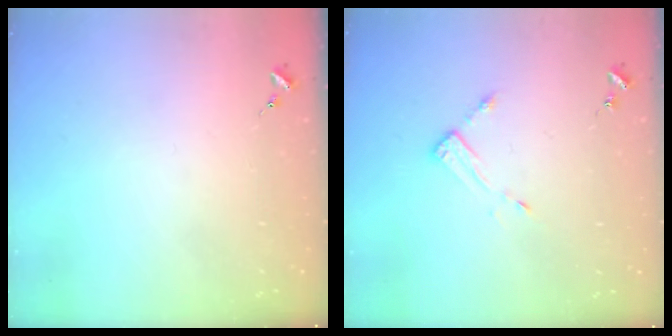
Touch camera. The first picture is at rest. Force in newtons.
{"total": 3.9, "press": 3.9, "slide": 0.2}